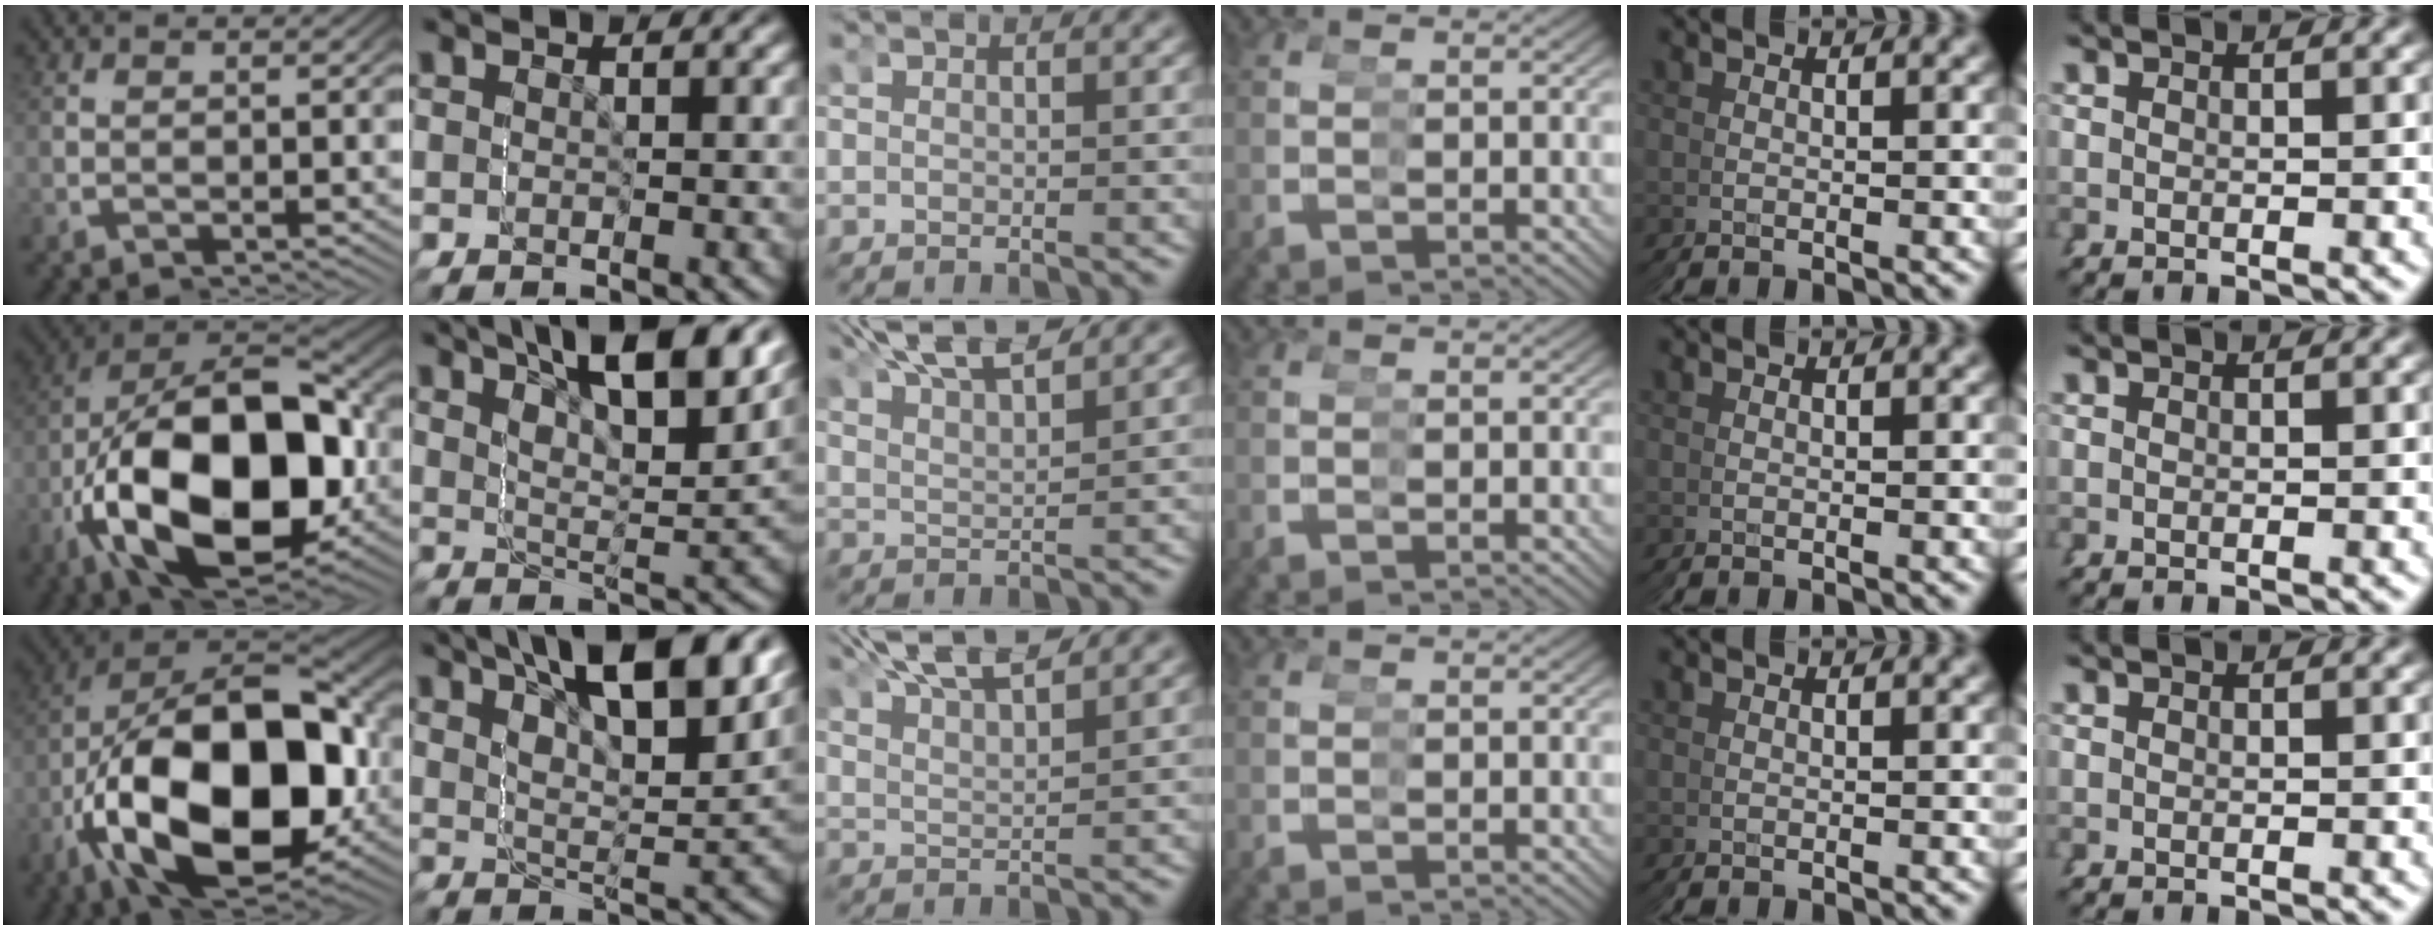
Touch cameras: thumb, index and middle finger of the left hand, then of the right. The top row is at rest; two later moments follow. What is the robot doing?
{"motion": "grasp_and_lifting", "object": "screwdriver"}